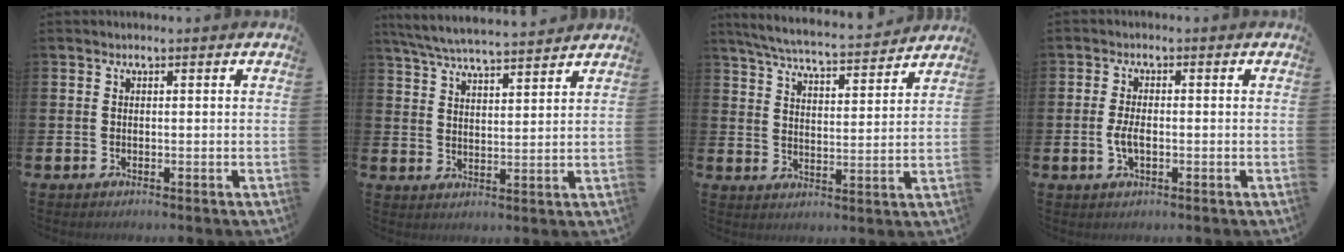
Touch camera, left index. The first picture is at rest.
{"total": 6.0, "force": [5.9, 0.2, 1.3], "torque": [-0.048, -0.032, 0.105]}
{"total": 6.2, "force": [5.9, 0.4, 1.7], "torque": [-0.058, -0.043, 0.101]}
{"total": 2.8, "force": [-0.4, 1.3, 2.4], "torque": [-0.041, 0.002, -0.010]}